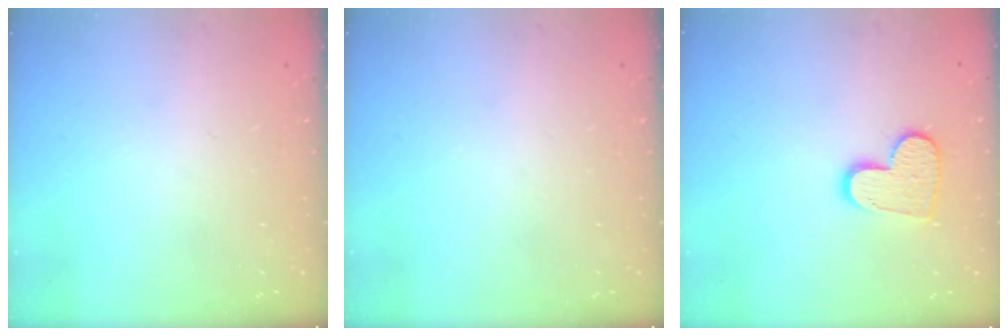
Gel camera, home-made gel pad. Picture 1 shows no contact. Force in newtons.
{"total": 0.0}
{"total": 11.6, "press": 11.6, "slide": 0.8}